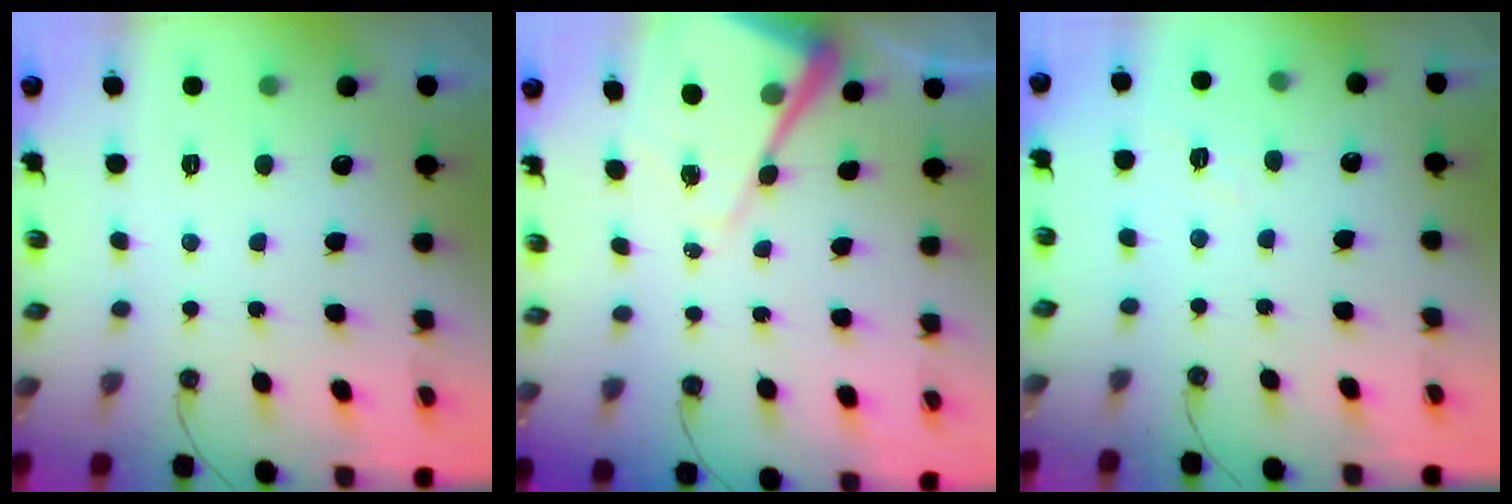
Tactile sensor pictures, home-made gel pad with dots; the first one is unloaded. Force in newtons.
{"total": 11.8, "press": 11.7, "slide": 1.2}
{"total": 3.6, "press": 3.6, "slide": 0.4}